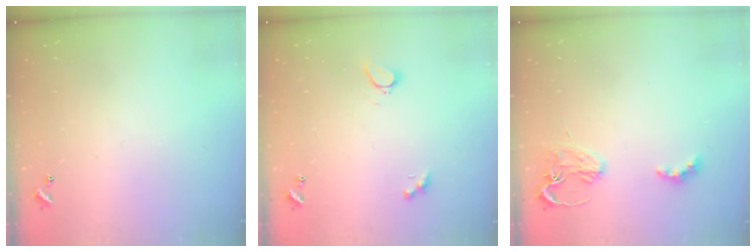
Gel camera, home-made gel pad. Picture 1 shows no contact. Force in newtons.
{"total": 3.7, "press": 3.6, "slide": 0.7}
{"total": 2.9, "press": 2.8, "slide": 0.6}